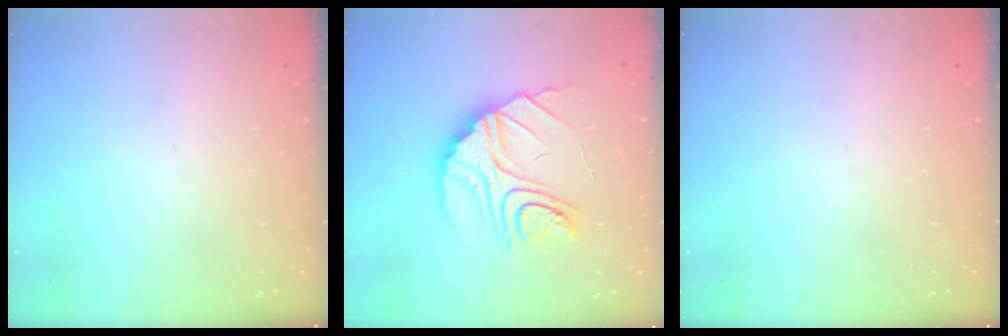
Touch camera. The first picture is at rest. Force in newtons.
{"total": 12.9, "press": 12.9, "slide": 1.1}
{"total": 0.0}